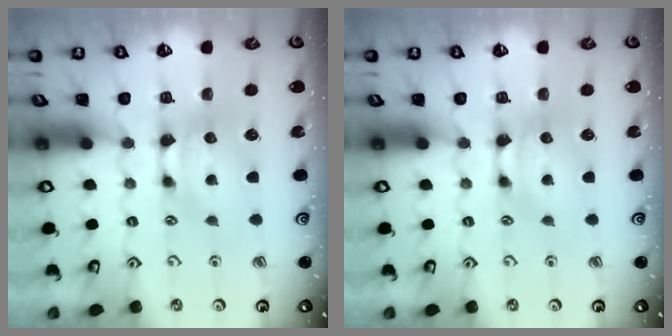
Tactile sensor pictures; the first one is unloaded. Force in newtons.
{"total": 0.0}